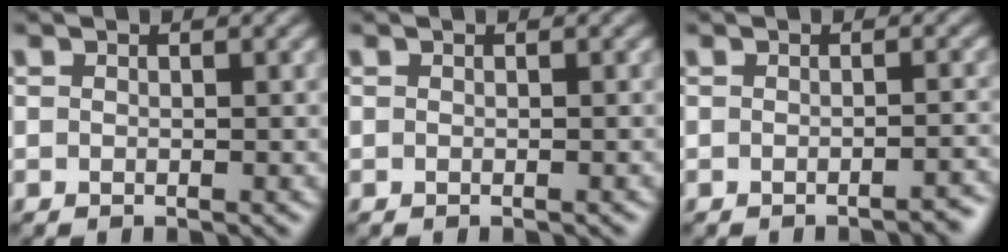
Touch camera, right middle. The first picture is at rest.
{"total": 0.0}
{"total": 1.2, "force": [-1.0, 0.2, 0.6], "torque": [-0.011, 0.004, -0.011]}